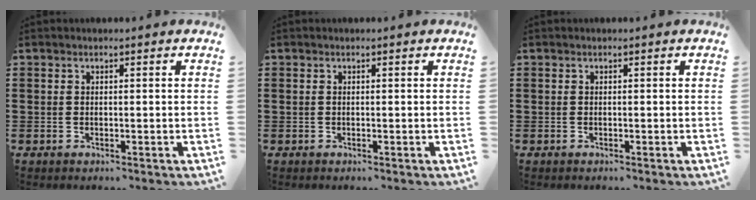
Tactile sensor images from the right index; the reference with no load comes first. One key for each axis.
{"total": 0.0}
{"total": 0.0}